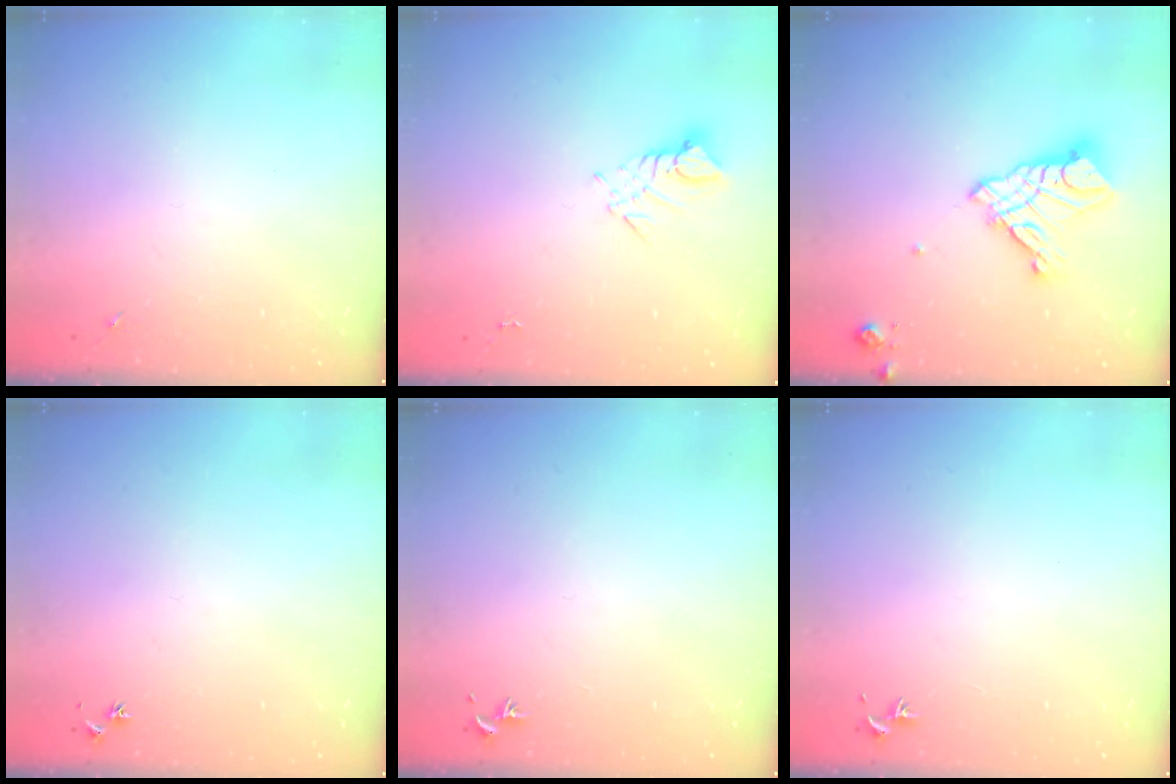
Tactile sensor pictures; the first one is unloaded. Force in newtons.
{"total": 3.8, "press": 3.8, "slide": 0.2}
{"total": 14.4, "press": 14.3, "slide": 1.5}
{"total": 2.9, "press": 2.8, "slide": 0.3}
{"total": 0.8, "press": 0.7, "slide": 0.3}
{"total": 0.7, "press": 0.6, "slide": 0.5}